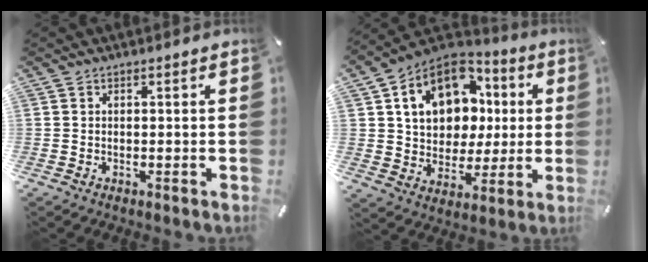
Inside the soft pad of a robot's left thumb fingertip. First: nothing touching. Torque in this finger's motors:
{"motor_torque": [0.79, 1.19, 2.20, -0.57, 0.20]}